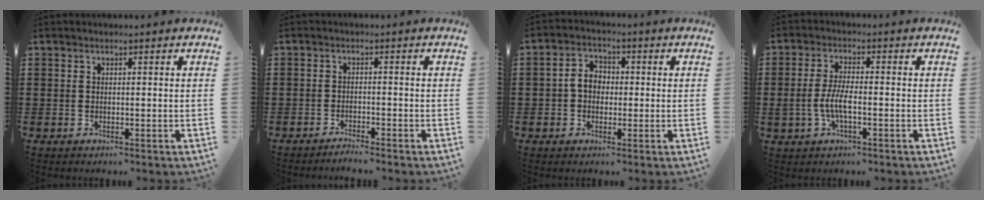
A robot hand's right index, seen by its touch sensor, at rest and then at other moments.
{"total": 1.7, "force": [-1.7, -0.3, 0.2], "torque": [-0.006, 0.000, -0.032]}
{"total": 4.1, "force": [-0.3, 3.1, 2.8], "torque": [-0.059, 0.011, -0.007]}
{"total": 4.6, "force": [-1.2, 1.5, 4.2], "torque": [-0.101, -0.005, -0.031]}